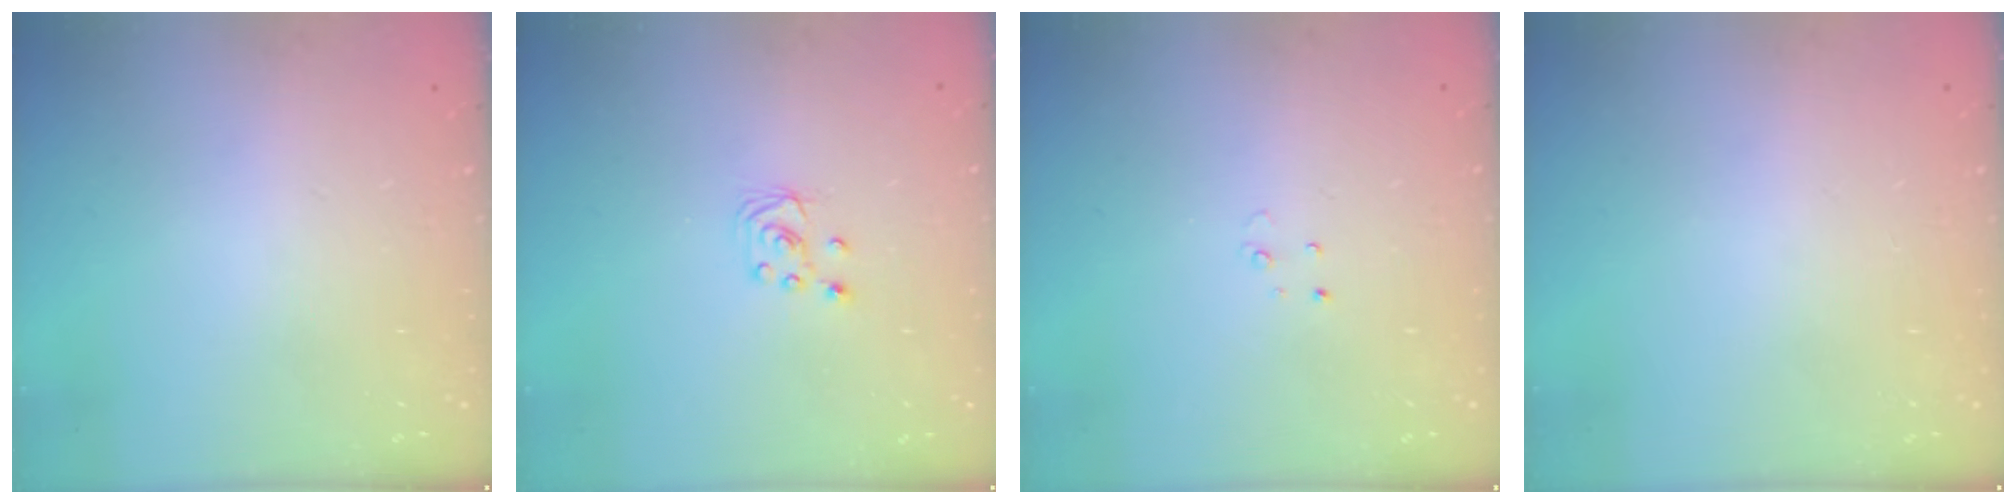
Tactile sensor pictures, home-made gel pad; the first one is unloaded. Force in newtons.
{"total": 3.1, "press": 3.1, "slide": 0.2}
{"total": 2.3, "press": 2.3, "slide": 0.2}
{"total": 0.0}